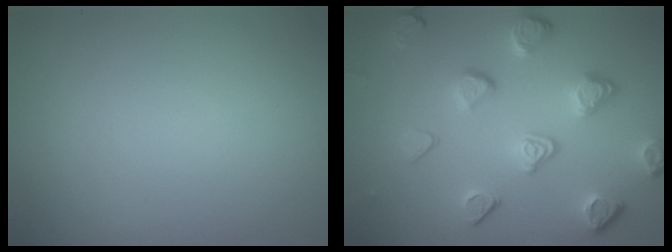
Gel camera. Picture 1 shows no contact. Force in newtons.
{"total": 5.0, "press": 3.9, "slide": 3.1}